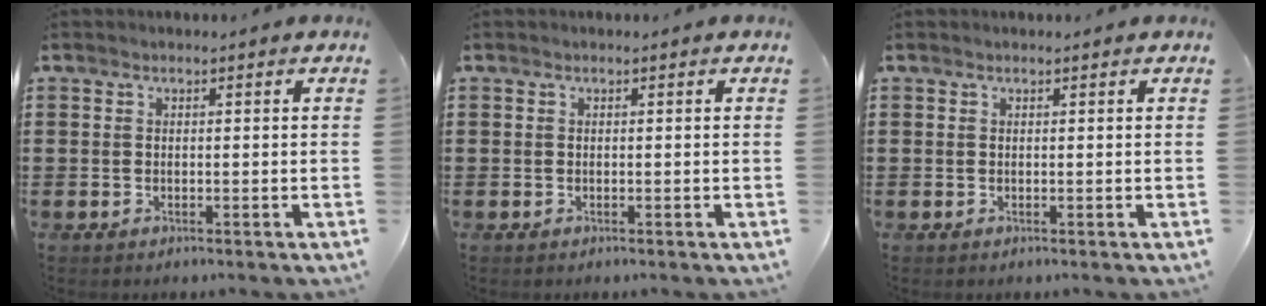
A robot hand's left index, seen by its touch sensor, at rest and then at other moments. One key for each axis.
{"total": 0.0}
{"total": 0.0}